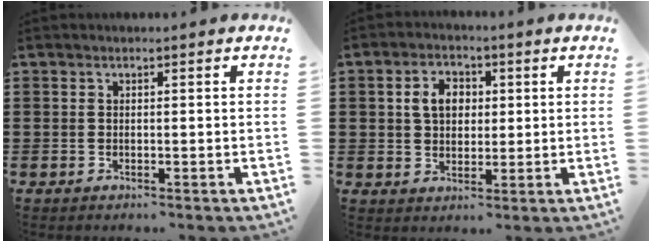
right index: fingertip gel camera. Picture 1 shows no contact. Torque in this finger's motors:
{"motor_torque": [0.61, -0.47, 0.15, 0.10]}